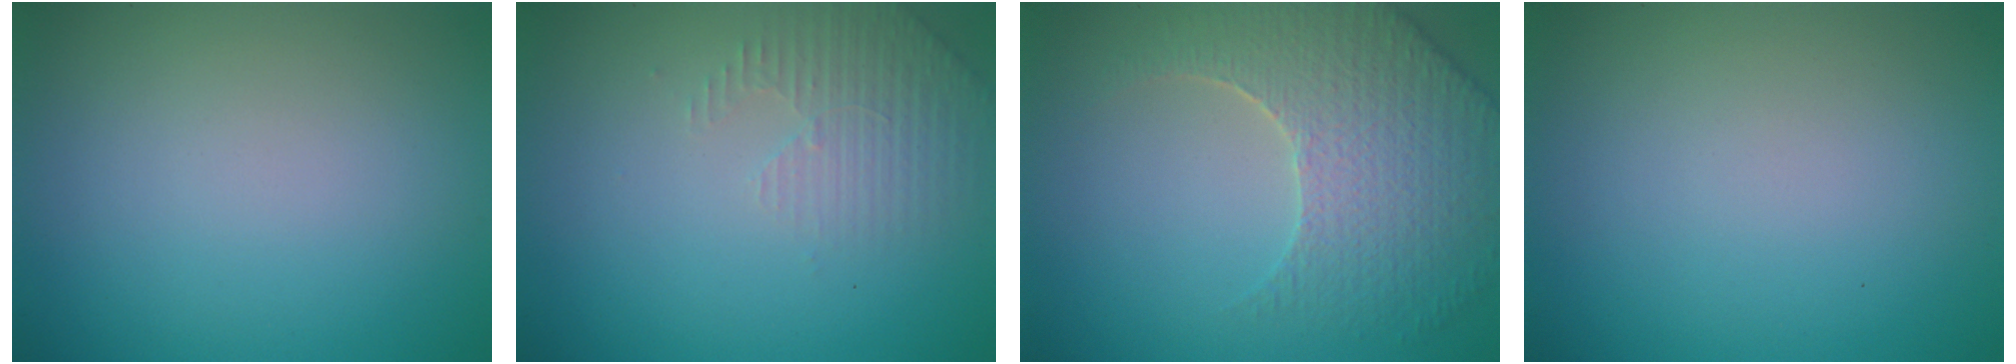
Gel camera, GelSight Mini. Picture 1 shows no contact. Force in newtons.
{"total": 2.3, "press": 2.2, "slide": 0.6}
{"total": 5.1, "press": 4.6, "slide": 2.1}
{"total": 0.0}